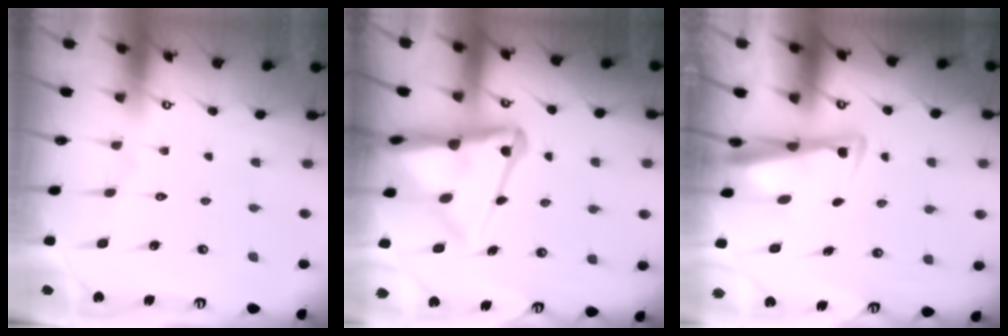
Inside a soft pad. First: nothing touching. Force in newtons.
{"total": 14.9, "press": 14.8, "slide": 1.5}
{"total": 3.7, "press": 3.5, "slide": 1.1}